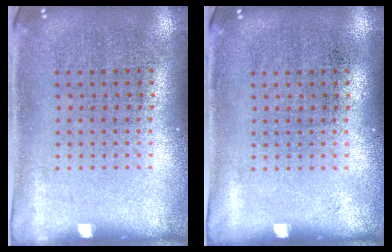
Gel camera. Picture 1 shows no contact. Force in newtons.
{"total": 0.0}